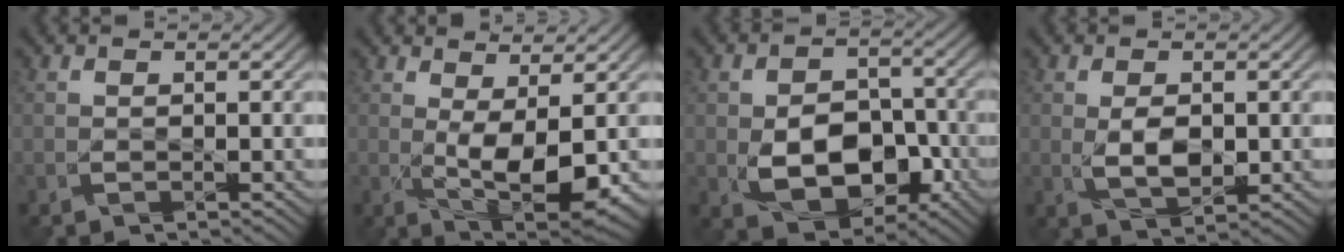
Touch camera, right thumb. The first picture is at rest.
{"total": 6.2, "force": [-0.1, 2.4, 5.7], "torque": [-0.129, -0.014, 0.013]}
{"total": 9.7, "force": [-2.8, 6.5, 6.5], "torque": [-0.112, -0.012, -0.054]}
{"total": 3.9, "force": [0.0, 2.0, 3.3], "torque": [-0.072, -0.008, 0.003]}